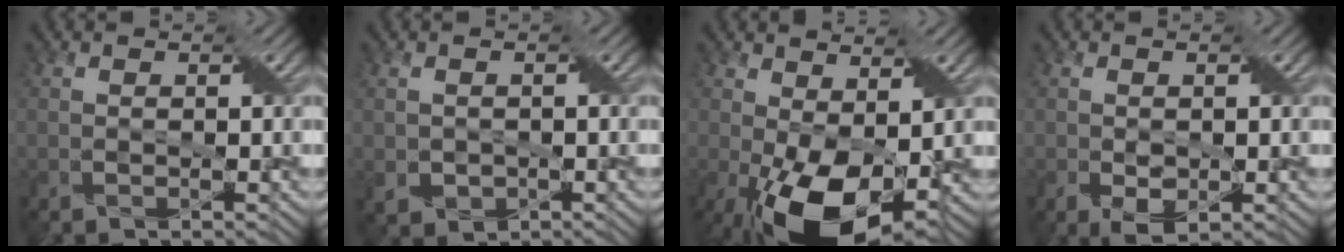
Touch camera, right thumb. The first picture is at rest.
{"total": 2.2, "force": [-0.6, 1.8, 1.1], "torque": [-0.033, -0.009, -0.006]}
{"total": 12.6, "force": [-3.0, 6.4, 10.4], "torque": [-0.201, -0.015, -0.043]}
{"total": 2.9, "force": [-0.6, 1.7, 2.3], "torque": [-0.046, -0.010, -0.002]}